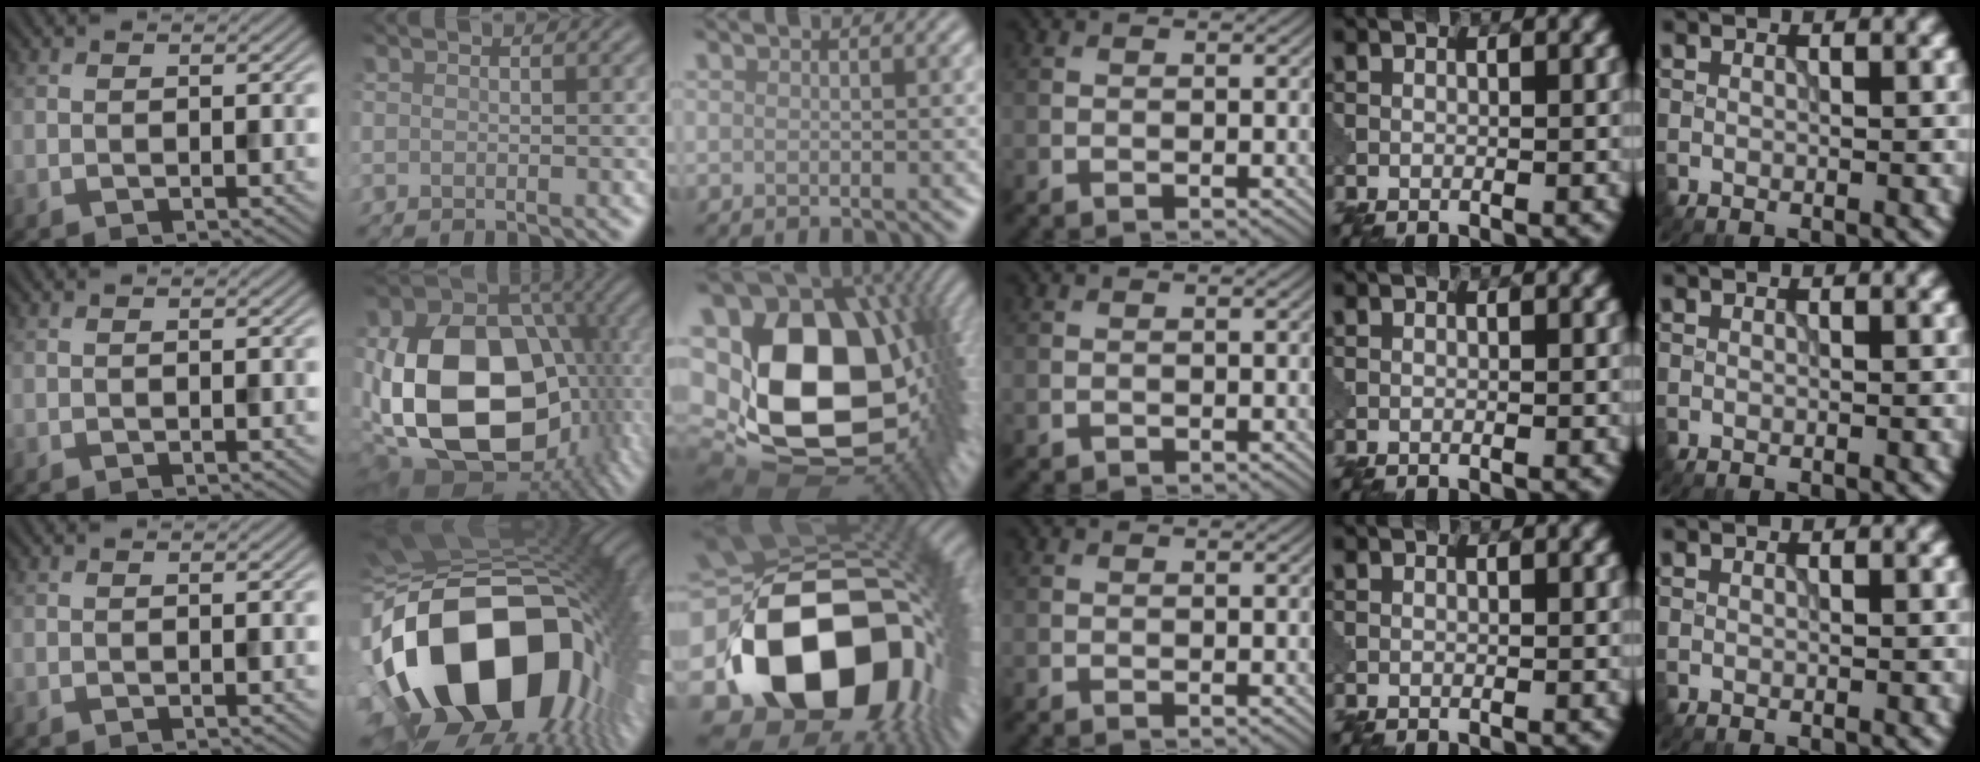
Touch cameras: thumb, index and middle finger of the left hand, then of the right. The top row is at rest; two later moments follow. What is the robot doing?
{"motion": "assemble", "object": "puzzle pieces"}